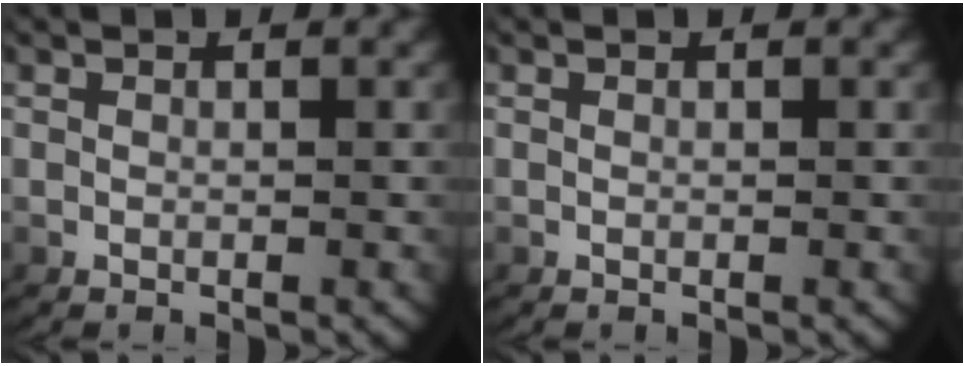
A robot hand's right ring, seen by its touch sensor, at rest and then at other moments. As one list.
[{"total": 0.0}]